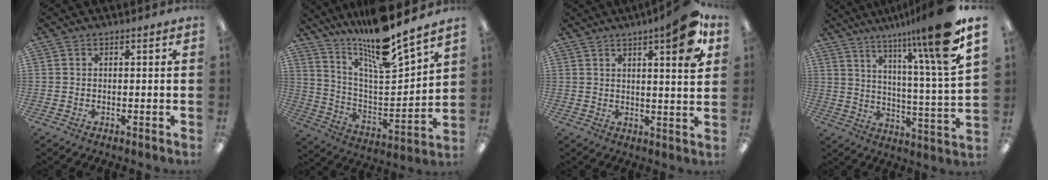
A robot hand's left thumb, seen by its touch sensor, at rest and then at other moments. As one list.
[{"total": 16.9, "force": [14.5, 1.3, 8.5], "torque": [-0.160, -0.115, 0.242]}, {"total": 11.2, "force": [6.3, 2.2, 9.0], "torque": [-0.122, -0.028, 0.097]}, {"total": 16.1, "force": [11.3, 0.2, 11.6], "torque": [-0.193, -0.071, 0.168]}]